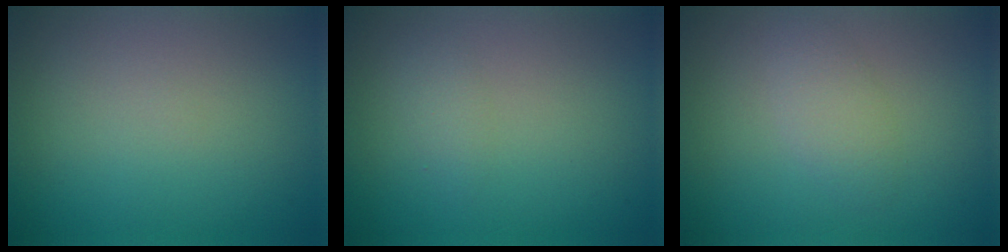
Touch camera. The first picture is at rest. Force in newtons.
{"total": 0.9, "press": 0.9, "slide": 0.1}
{"total": 1.7, "press": 1.7, "slide": 0.1}